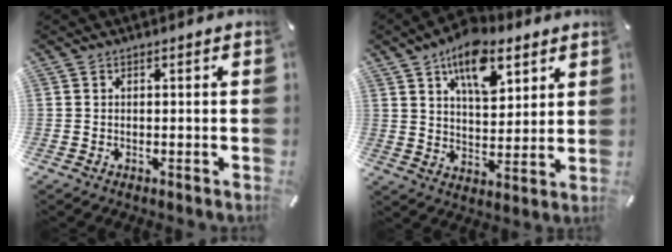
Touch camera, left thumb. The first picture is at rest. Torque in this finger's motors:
{"motor_torque": [0.46, 0.46, 1.62, -1.15, 0.29]}